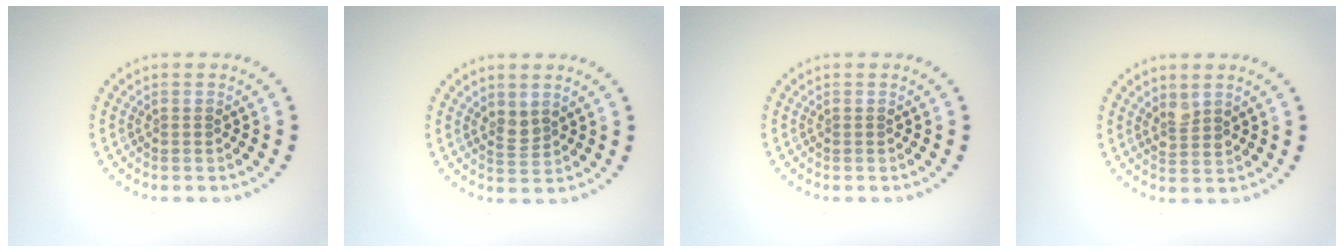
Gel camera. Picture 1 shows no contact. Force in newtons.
{"total": 1.5, "press": 1.1, "slide": 1.0}
{"total": 0.0}
{"total": 1.7, "press": 1.4, "slide": 0.9}